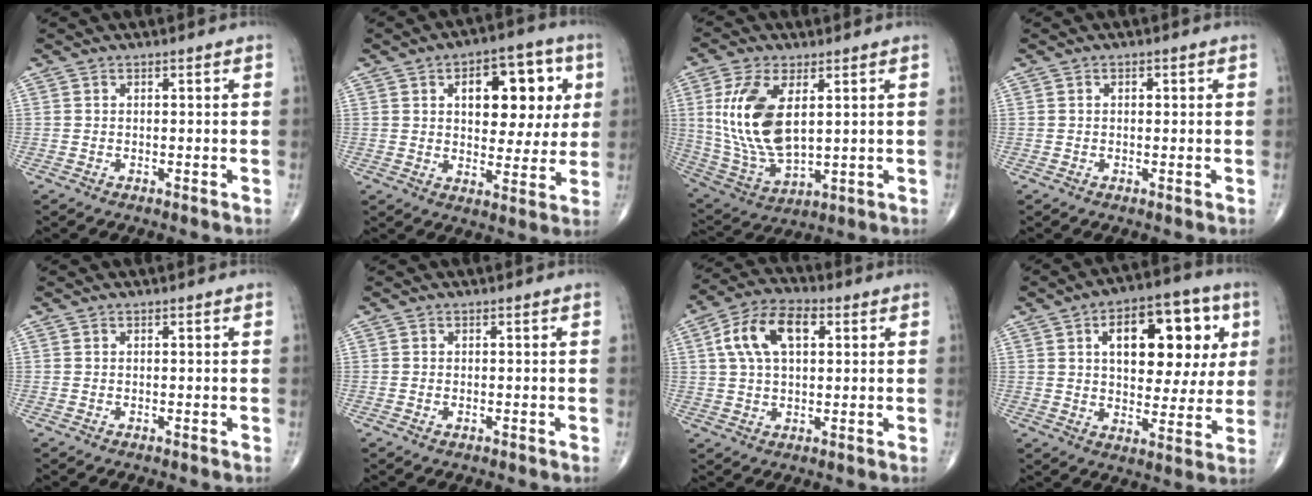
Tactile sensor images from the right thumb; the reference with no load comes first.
{"total": 15.5, "force": [4.2, 8.7, 12.1], "torque": [-0.117, 0.004, 0.062]}
{"total": 16.1, "force": [3.5, 8.1, 13.5], "torque": [-0.276, -0.018, 0.080]}
{"total": 1.2, "force": [0.3, 0.7, 0.9], "torque": [-0.014, 0.001, 0.003]}
{"total": 0.0}
{"total": 0.5, "force": [-0.2, 0.3, 0.4], "torque": [-0.008, 0.004, -0.001]}
{"total": 11.7, "force": [3.2, 6.5, 9.2], "torque": [-0.167, 0.020, 0.052]}
{"total": 19.3, "force": [5.6, 10.4, 15.3], "torque": [-0.168, 0.007, 0.080]}